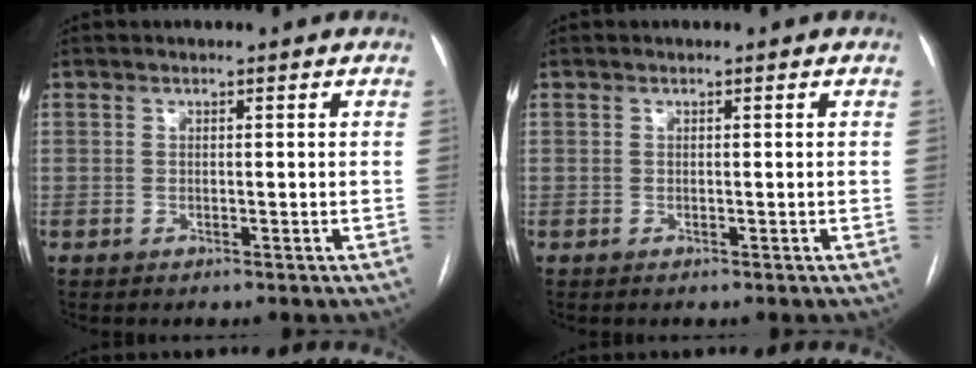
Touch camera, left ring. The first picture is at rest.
{"total": 0.0}